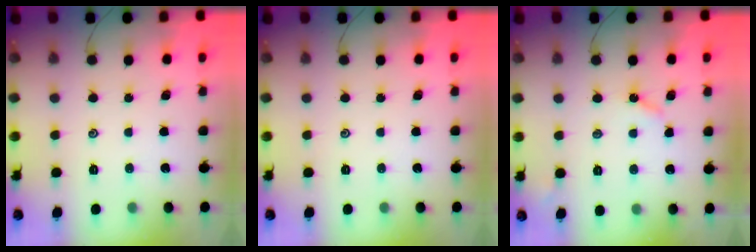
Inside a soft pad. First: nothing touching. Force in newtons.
{"total": 0.0}
{"total": 3.0, "press": 2.9, "slide": 0.6}